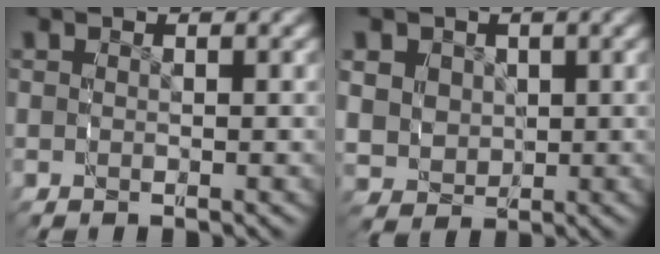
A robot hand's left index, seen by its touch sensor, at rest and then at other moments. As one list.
[{"total": 6.0, "force": [0.5, 5.4, 2.6], "torque": [-0.070, -0.030, 0.026]}]